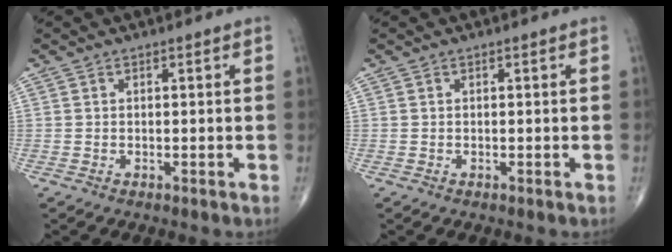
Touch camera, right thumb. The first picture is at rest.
{"total": 0.0}